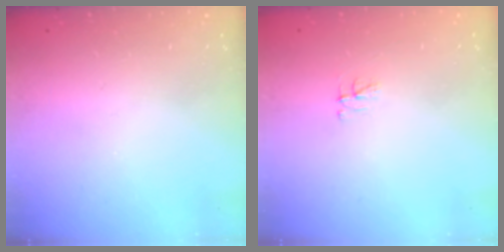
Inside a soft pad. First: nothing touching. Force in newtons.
{"total": 3.1, "press": 3.1, "slide": 0.4}